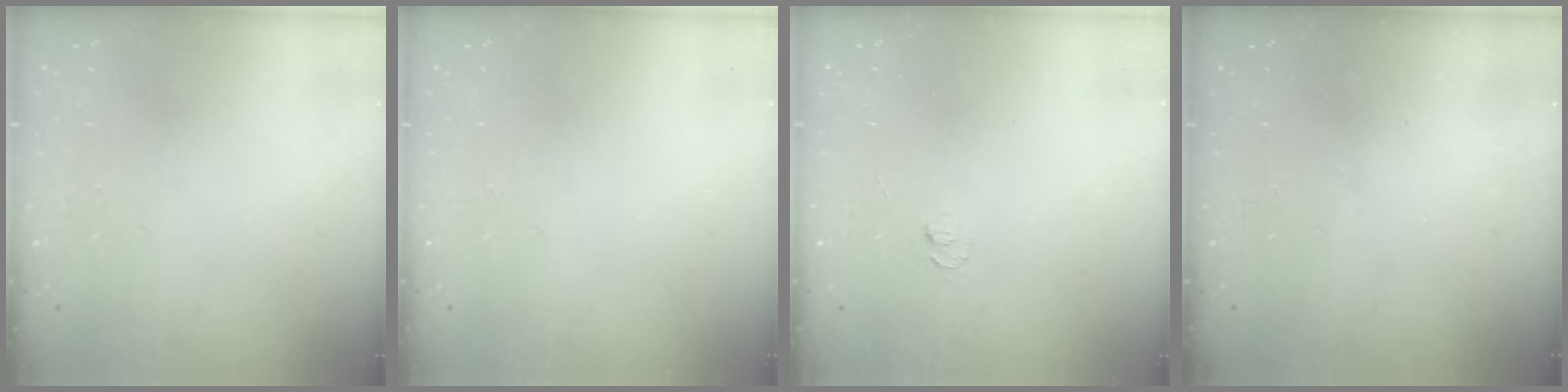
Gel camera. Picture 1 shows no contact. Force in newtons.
{"total": 0.0}
{"total": 4.2, "press": 4.1, "slide": 0.5}
{"total": 2.3, "press": 2.2, "slide": 0.8}